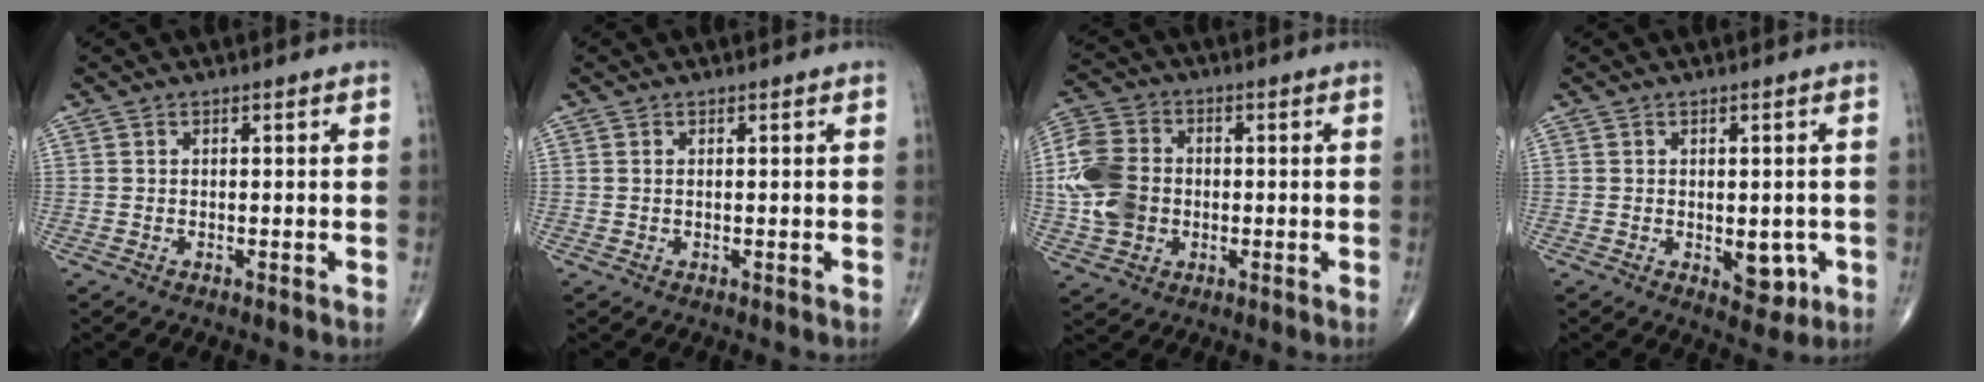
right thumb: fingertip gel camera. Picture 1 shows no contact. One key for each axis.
{"total": 0.0}
{"total": 11.8, "fx": -0.8, "fy": 9.2, "fz": 7.3, "tx": -0.142, "ty": 0.012, "tz": -0.019}
{"total": 4.8, "fx": -1.0, "fy": 2.8, "fz": 3.7, "tx": -0.023, "ty": -0.005, "tz": -0.005}